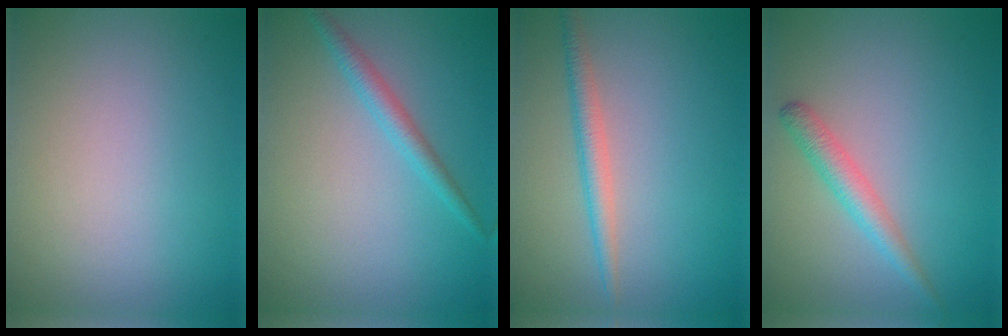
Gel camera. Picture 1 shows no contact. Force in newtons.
{"total": 1.9, "press": 1.9, "slide": 0.1}
{"total": 2.1, "press": 2.1, "slide": 0.0}
{"total": 2.3, "press": 2.3, "slide": 0.1}